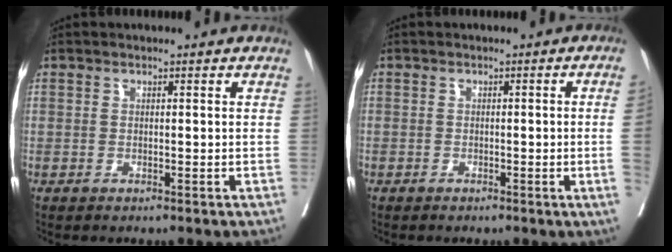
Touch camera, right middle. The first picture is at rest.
{"total": 2.6, "force": [-0.4, -1.0, 2.3], "torque": [-0.029, -0.004, -0.004]}